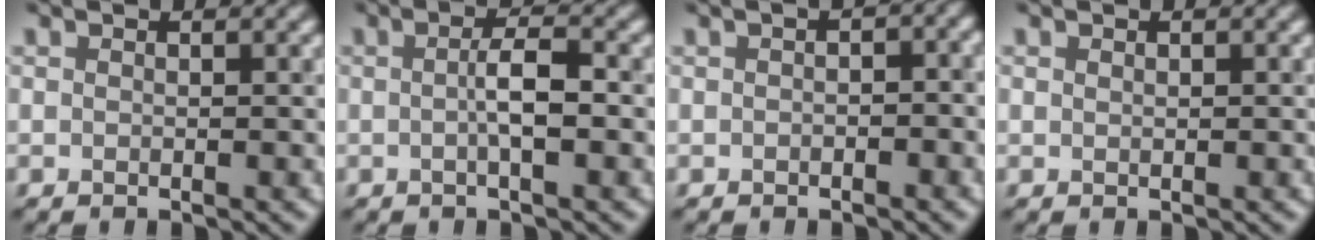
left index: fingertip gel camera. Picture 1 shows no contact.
{"total": 2.7, "force": [-0.1, 0.5, 2.7], "torque": [-0.047, 0.003, -0.005]}
{"total": 2.7, "force": [0.0, 1.4, 2.3], "torque": [-0.023, 0.006, -0.005]}
{"total": 0.0}